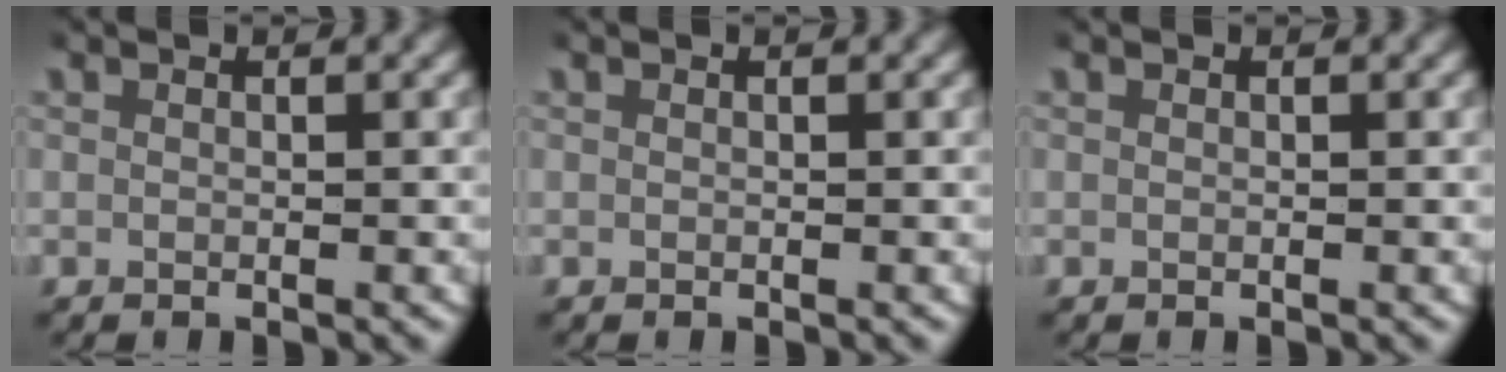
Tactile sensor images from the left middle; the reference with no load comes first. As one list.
[{"total": 0.0}, {"total": 0.0}]